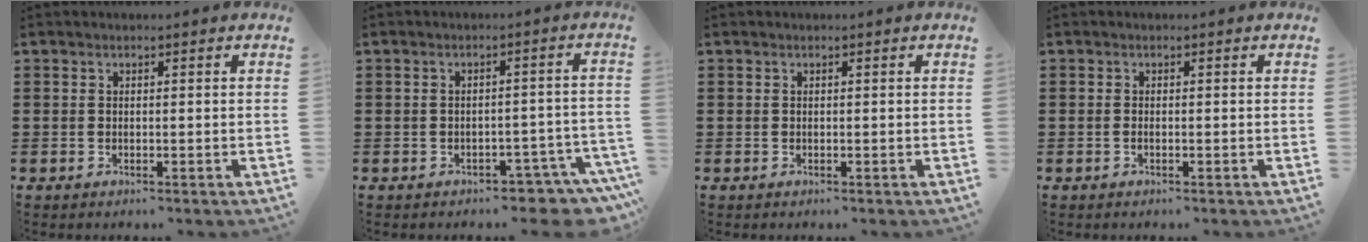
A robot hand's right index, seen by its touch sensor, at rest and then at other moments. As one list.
[{"total": 3.2, "force": [-3.0, 0.6, 1.1], "torque": [-0.022, 0.003, -0.060]}, {"total": 0.0}, {"total": 0.5, "force": [-0.3, 0.1, 0.4], "torque": [-0.008, -0.003, -0.004]}]